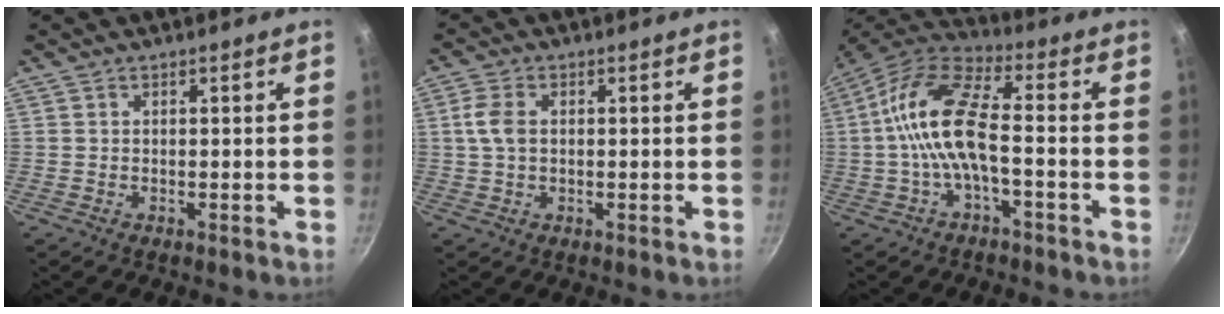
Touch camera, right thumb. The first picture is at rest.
{"total": 4.2, "force": [0.5, 2.7, 3.2], "torque": [-0.068, 0.007, 0.006]}
{"total": 13.3, "force": [-2.1, 5.3, 12.0], "torque": [-0.242, 0.042, -0.056]}